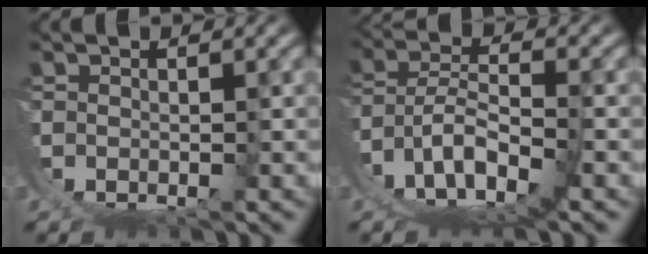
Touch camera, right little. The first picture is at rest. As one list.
[{"total": 9.0, "force": [-2.3, 6.3, 6.0], "torque": [-0.142, -0.036, -0.022]}]